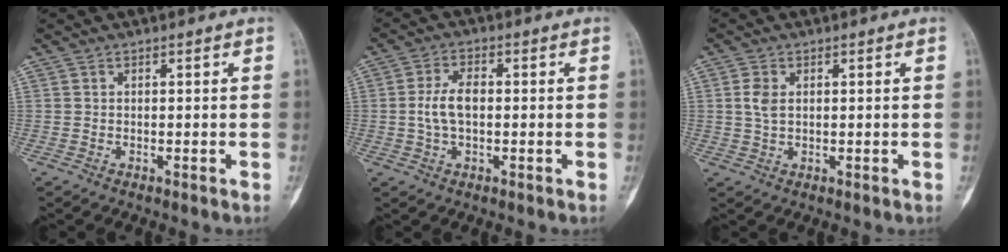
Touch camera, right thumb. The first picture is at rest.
{"total": 5.7, "force": [-0.2, 3.0, 4.8], "torque": [-0.100, 0.013, -0.006]}
{"total": 3.3, "force": [0.7, 2.2, 2.4], "torque": [-0.047, 0.002, 0.015]}